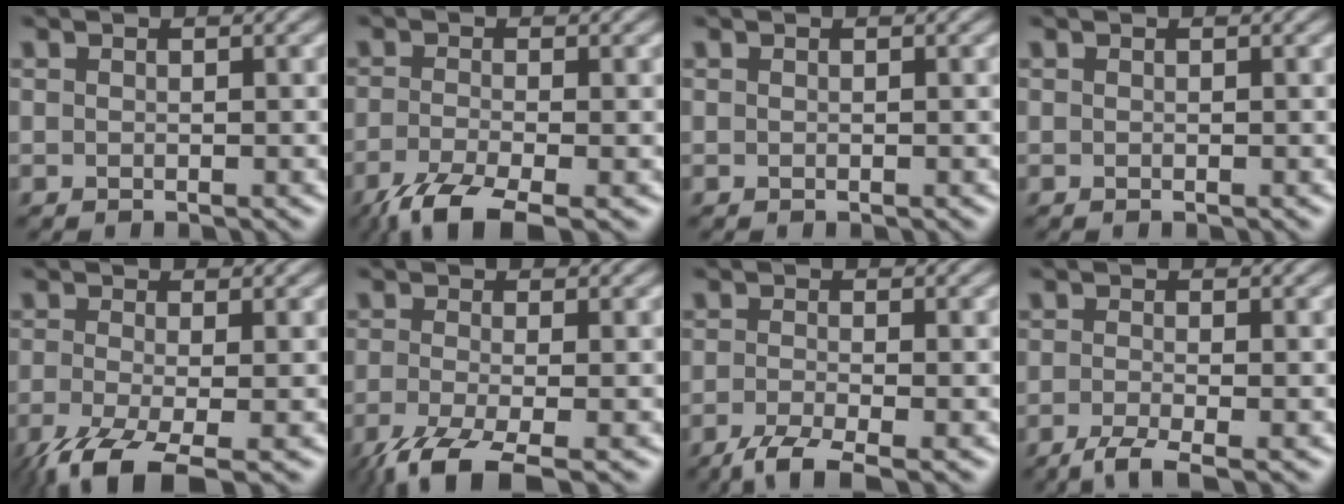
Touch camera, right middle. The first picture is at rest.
{"total": 5.2, "force": [-3.5, 1.2, 3.6], "torque": [-0.077, -0.014, -0.078]}
{"total": 0.0}
{"total": 0.0}
{"total": 6.8, "force": [-3.7, 2.1, 5.3], "torque": [-0.117, -0.023, -0.071]}
{"total": 6.1, "force": [-3.7, 1.7, 4.6], "torque": [-0.092, -0.018, -0.077]}
{"total": 3.4, "force": [-2.3, 0.6, 2.4], "torque": [-0.047, -0.008, -0.056]}
{"total": 2.8, "force": [-1.8, 0.5, 2.1], "torque": [-0.040, -0.007, -0.046]}